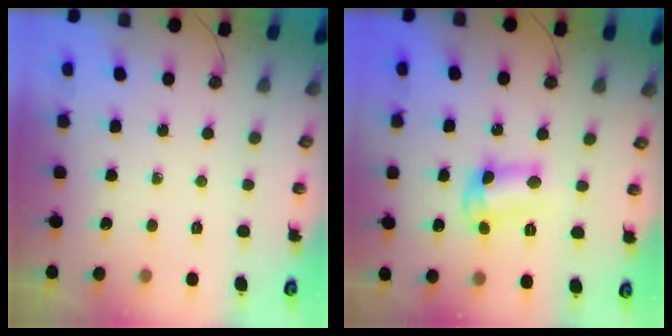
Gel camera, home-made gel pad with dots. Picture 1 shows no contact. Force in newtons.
{"total": 10.1, "press": 10.1, "slide": 0.5}